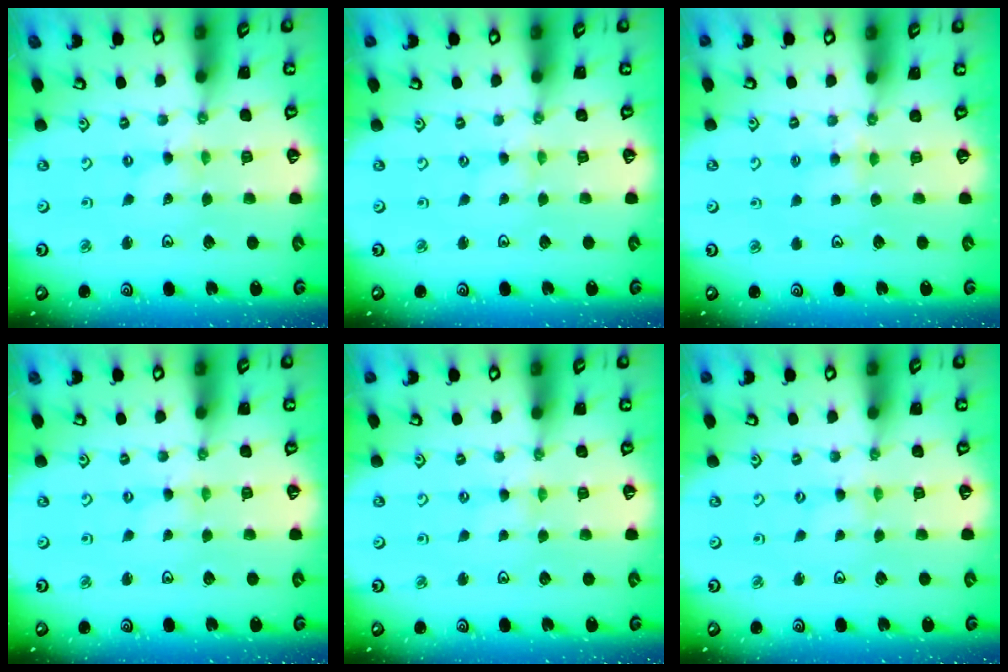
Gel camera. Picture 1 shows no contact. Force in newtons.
{"total": 0.0}
{"total": 3.9, "press": 3.8, "slide": 0.6}
{"total": 0.0}
{"total": 1.1, "press": 1.1, "slide": 0.2}
{"total": 0.0}